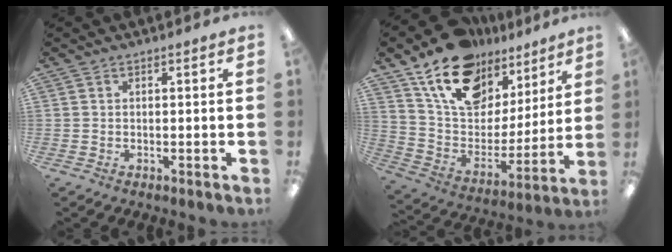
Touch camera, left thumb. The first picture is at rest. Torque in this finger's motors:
{"motor_torque": [0.77, 0.92, 1.51, -1.27, 0.24]}